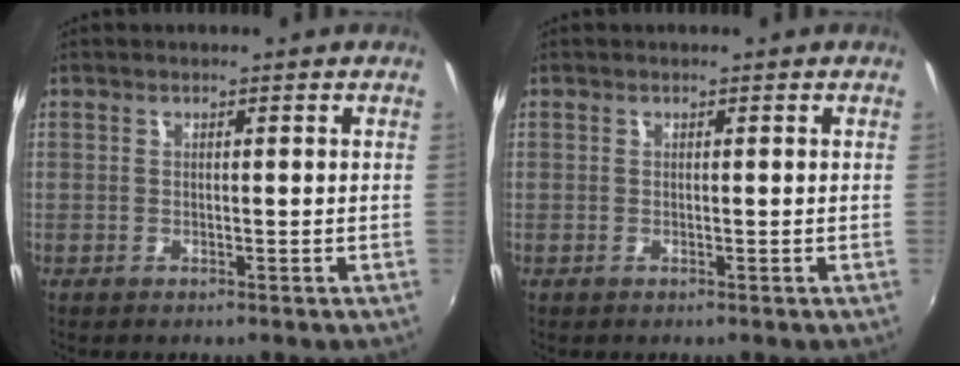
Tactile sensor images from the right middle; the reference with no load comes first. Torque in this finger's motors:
{"motor_torque": [0.00, 0.00, 0.00, 0.00]}